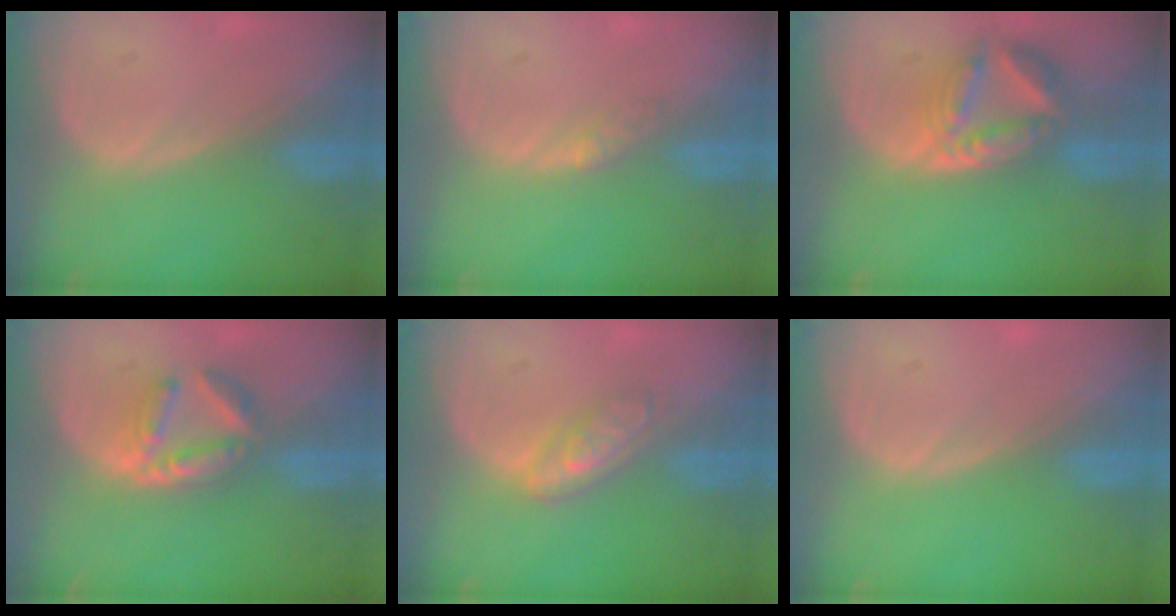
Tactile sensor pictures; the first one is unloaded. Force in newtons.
{"total": 1.8, "press": 1.6, "slide": 1.0}
{"total": 8.0, "press": 7.0, "slide": 3.8}
{"total": 5.4, "press": 5.3, "slide": 1.0}
{"total": 4.5, "press": 4.1, "slide": 1.8}
{"total": 0.0}